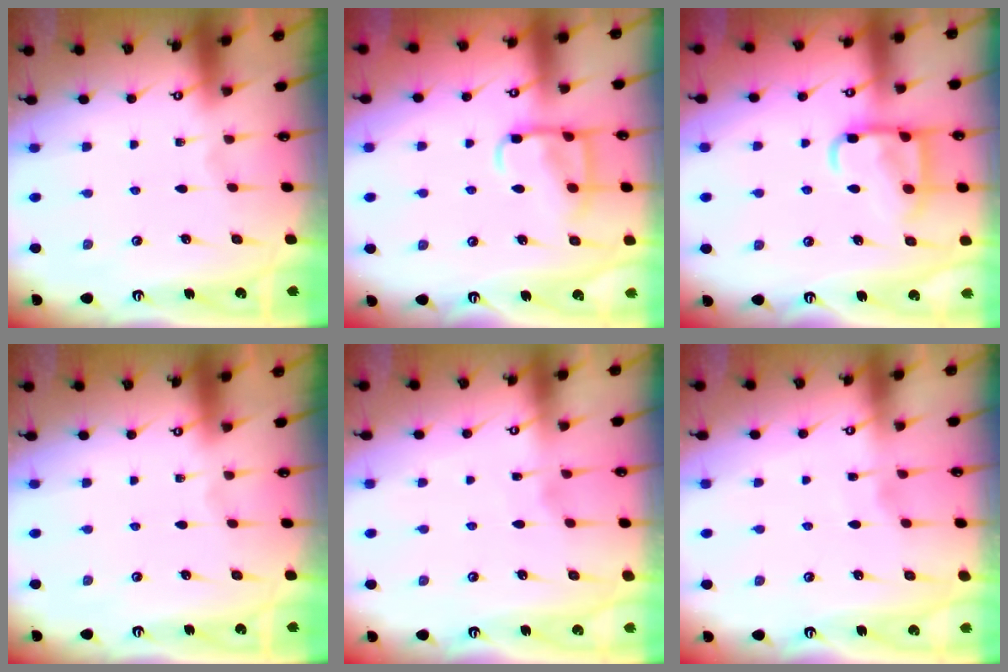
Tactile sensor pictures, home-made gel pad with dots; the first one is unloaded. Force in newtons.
{"total": 11.6, "press": 11.5, "slide": 1.1}
{"total": 14.0, "press": 13.9, "slide": 1.4}
{"total": 0.0}
{"total": 1.8, "press": 1.8, "slide": 0.3}
{"total": 2.6, "press": 2.5, "slide": 0.2}